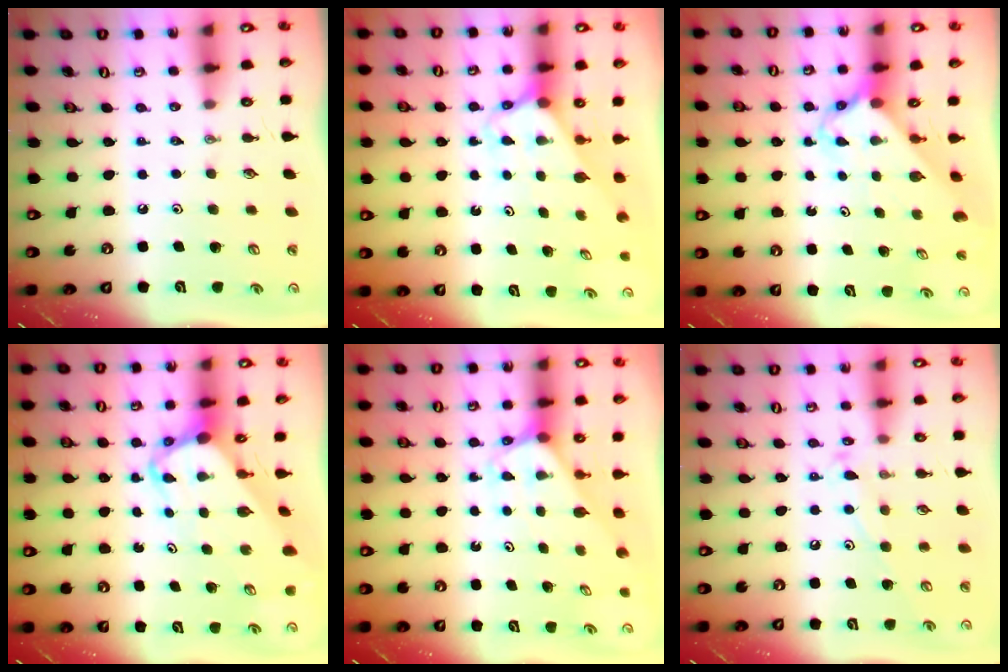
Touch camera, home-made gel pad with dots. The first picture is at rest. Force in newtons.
{"total": 2.5, "press": 2.5, "slide": 0.1}
{"total": 2.7, "press": 2.7, "slide": 0.2}
{"total": 6.2, "press": 6.2, "slide": 0.6}
{"total": 2.5, "press": 2.5, "slide": 0.2}
{"total": 9.2, "press": 9.2, "slide": 0.6}